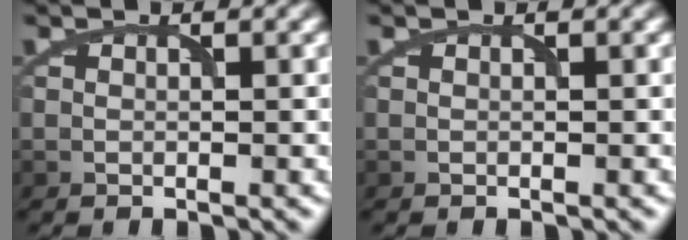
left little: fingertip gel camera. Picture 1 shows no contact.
{"total": 0.0}